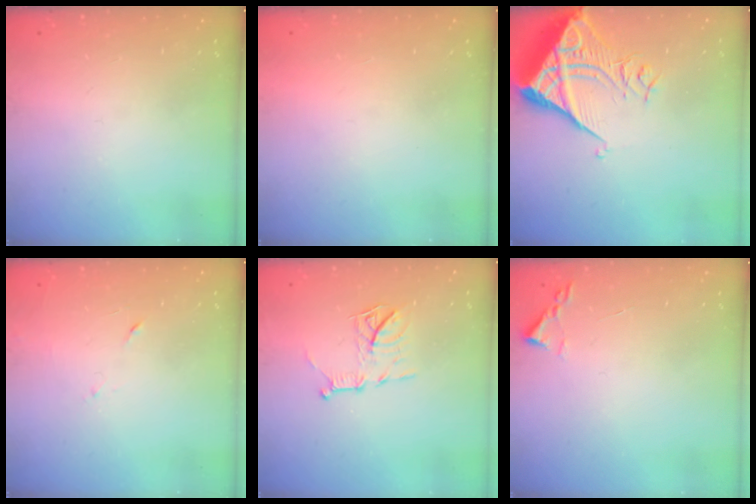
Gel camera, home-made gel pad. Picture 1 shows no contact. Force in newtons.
{"total": 1.5, "press": 1.5, "slide": 0.1}
{"total": 10.6, "press": 10.6, "slide": 1.1}
{"total": 3.8, "press": 3.7, "slide": 0.9}
{"total": 10.6, "press": 10.6, "slide": 0.8}
{"total": 1.8, "press": 1.7, "slide": 0.2}